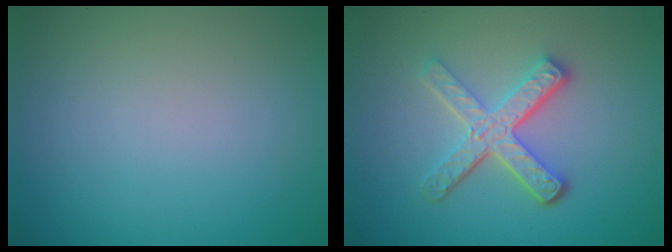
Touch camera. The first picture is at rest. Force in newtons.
{"total": 4.5, "press": 3.3, "slide": 3.0}